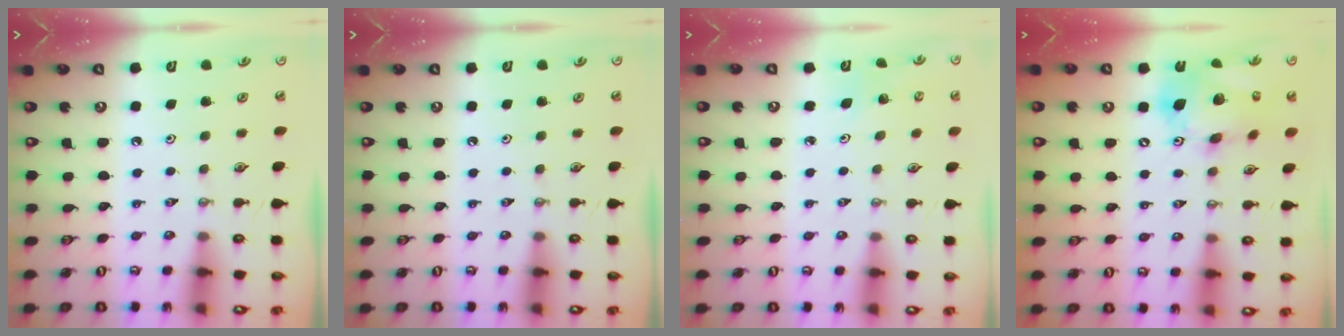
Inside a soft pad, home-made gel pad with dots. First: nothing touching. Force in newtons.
{"total": 0.0}
{"total": 3.7, "press": 3.7, "slide": 0.3}
{"total": 16.9, "press": 16.7, "slide": 2.6}